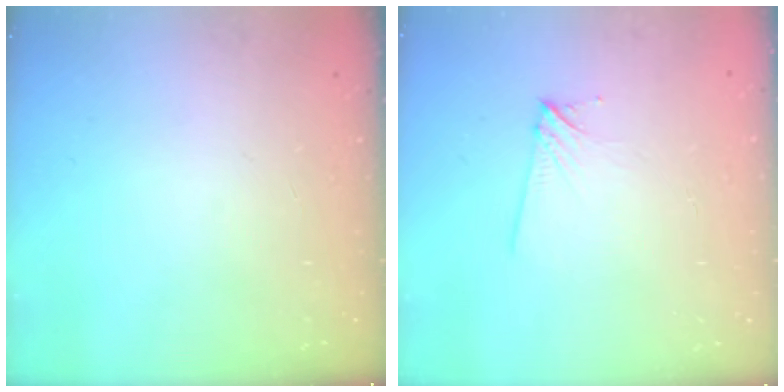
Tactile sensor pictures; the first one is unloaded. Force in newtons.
{"total": 6.5, "press": 6.4, "slide": 0.7}